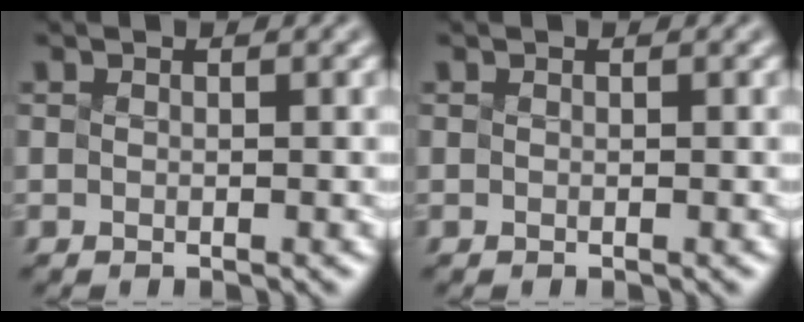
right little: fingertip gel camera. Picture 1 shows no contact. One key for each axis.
{"total": 0.0}